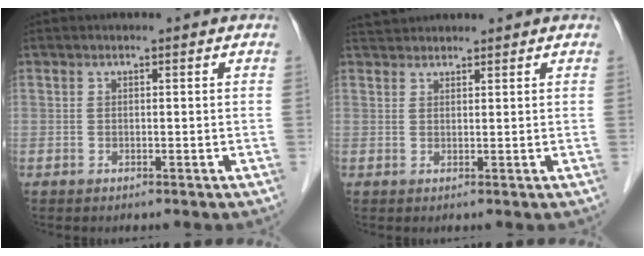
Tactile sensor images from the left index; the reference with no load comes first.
{"total": 3.0, "force": [2.9, 0.5, 0.3], "torque": [-0.009, 0.028, 0.055]}